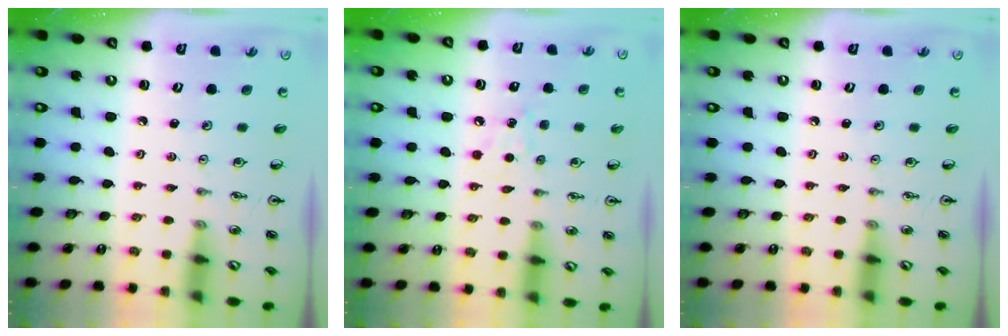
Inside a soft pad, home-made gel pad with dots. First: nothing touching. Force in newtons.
{"total": 5.3, "press": 5.2, "slide": 0.8}
{"total": 0.0}